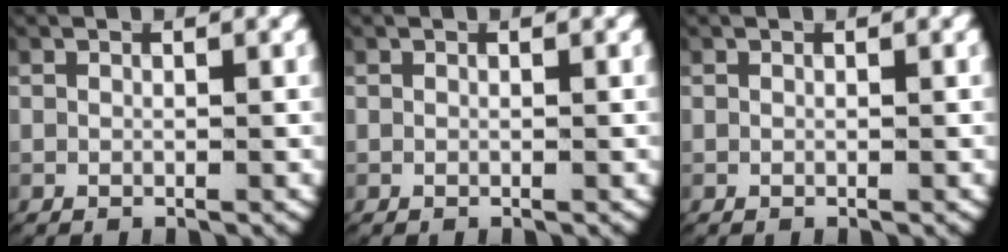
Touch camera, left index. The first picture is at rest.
{"total": 0.0}
{"total": 0.0}